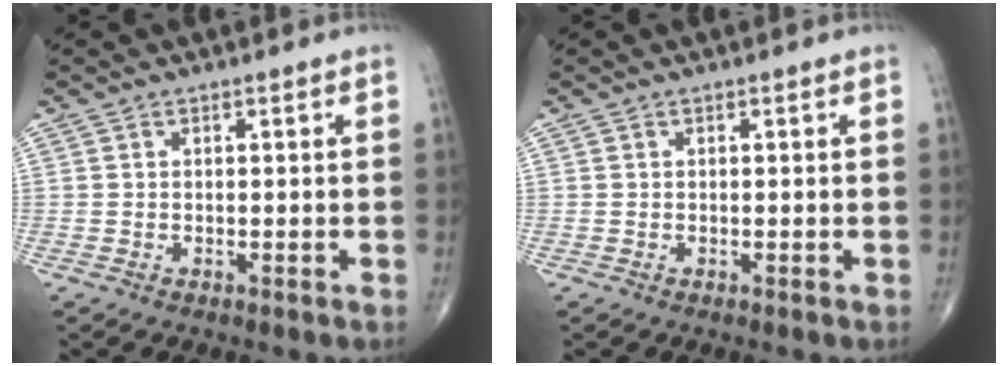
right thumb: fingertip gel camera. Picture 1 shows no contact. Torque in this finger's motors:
{"motor_torque": [0.00, 0.00, 0.01, 0.01, 0.00]}